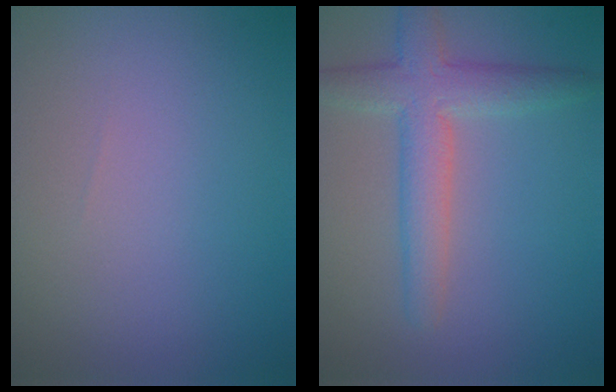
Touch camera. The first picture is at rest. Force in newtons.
{"total": 4.3, "press": 4.3, "slide": 0.3}